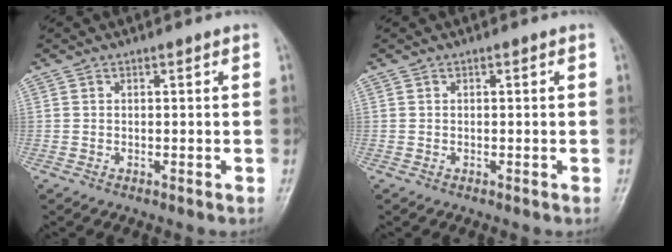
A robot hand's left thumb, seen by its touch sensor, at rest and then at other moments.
{"total": 0.0}